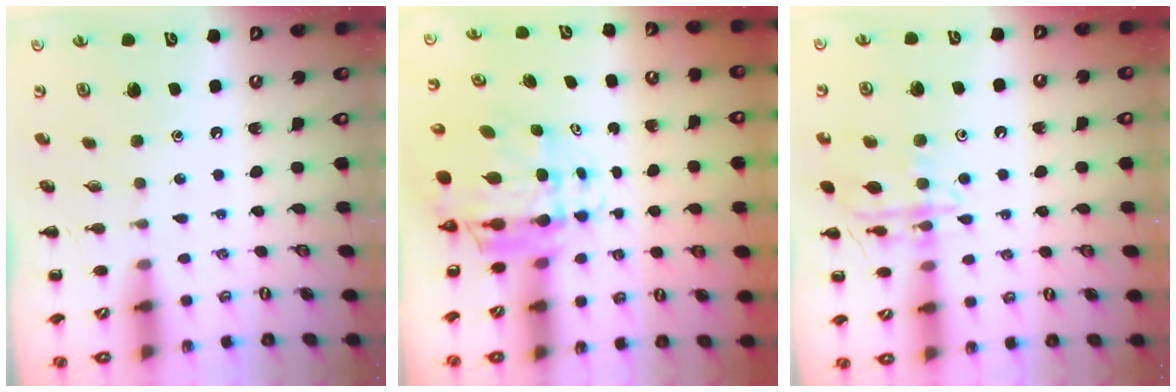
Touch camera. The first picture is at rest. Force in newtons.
{"total": 7.0, "press": 6.6, "slide": 2.3}
{"total": 13.3, "press": 13.2, "slide": 0.9}